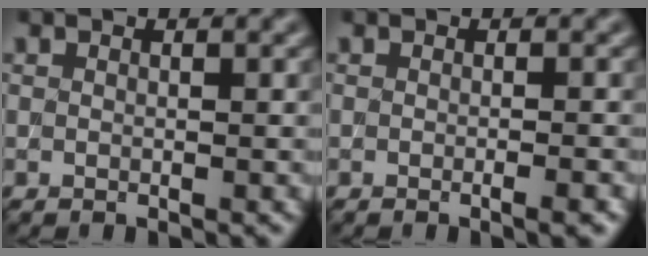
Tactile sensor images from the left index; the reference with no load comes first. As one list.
[{"total": 2.2, "force": [-0.4, 1.0, 2.0], "torque": [0.003, 0.004, -0.015]}]